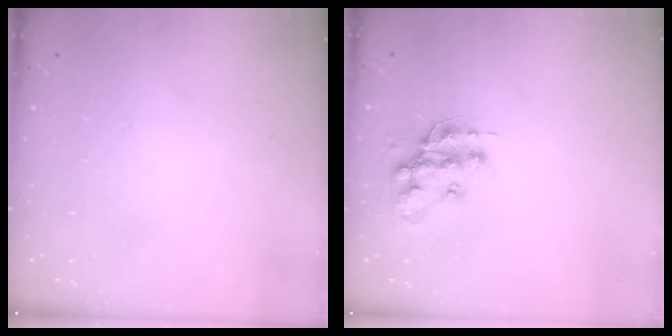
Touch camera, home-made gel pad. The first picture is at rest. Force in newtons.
{"total": 14.0, "press": 14.0, "slide": 0.7}